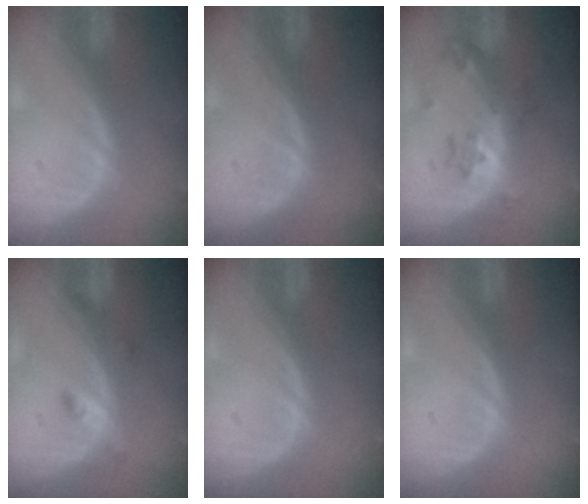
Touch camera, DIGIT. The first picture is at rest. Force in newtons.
{"total": 0.0}
{"total": 6.9, "press": 6.1, "slide": 3.0}
{"total": 2.5, "press": 2.5, "slide": 0.2}
{"total": 0.0}
{"total": 0.0}